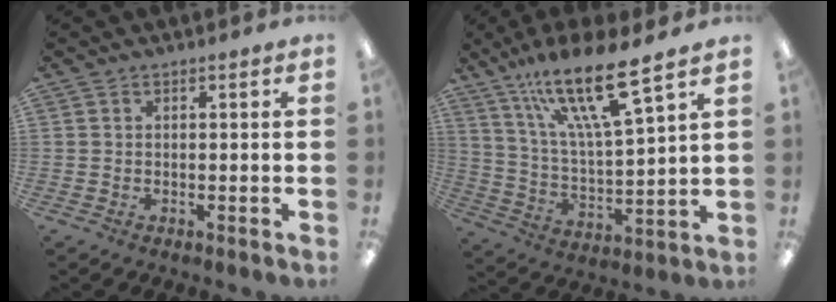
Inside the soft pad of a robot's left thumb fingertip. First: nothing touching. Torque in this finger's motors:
{"motor_torque": [0.59, -0.02, 1.44, -1.34, 0.17]}